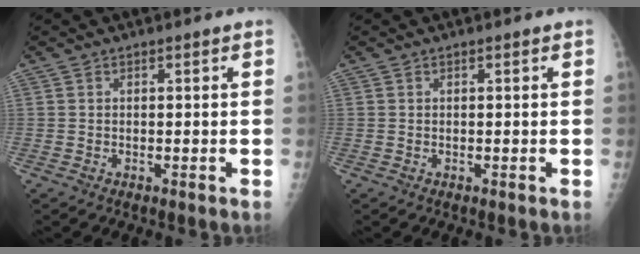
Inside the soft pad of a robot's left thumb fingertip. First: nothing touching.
{"total": 0.0}